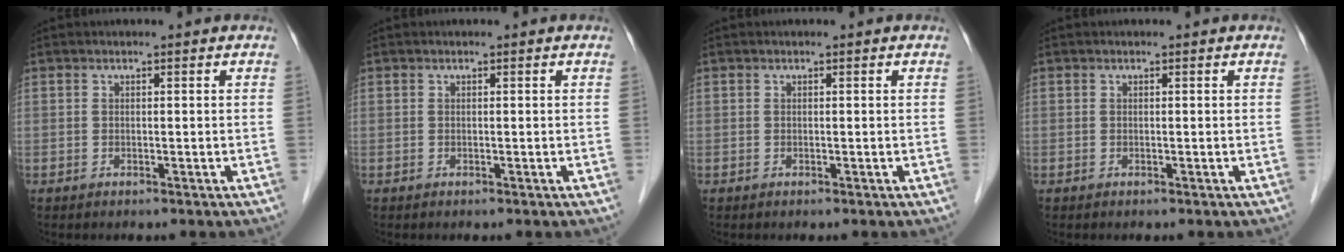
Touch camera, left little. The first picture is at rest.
{"total": 0.0}
{"total": 0.0}
{"total": 0.0}